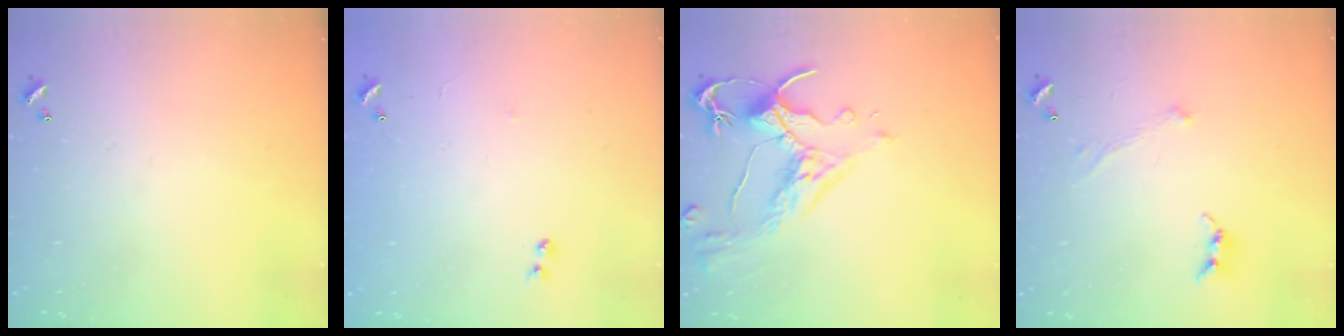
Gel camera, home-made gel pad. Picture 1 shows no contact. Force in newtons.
{"total": 7.2, "press": 7.2, "slide": 0.5}
{"total": 3.2, "press": 2.9, "slide": 1.4}
{"total": 0.0}